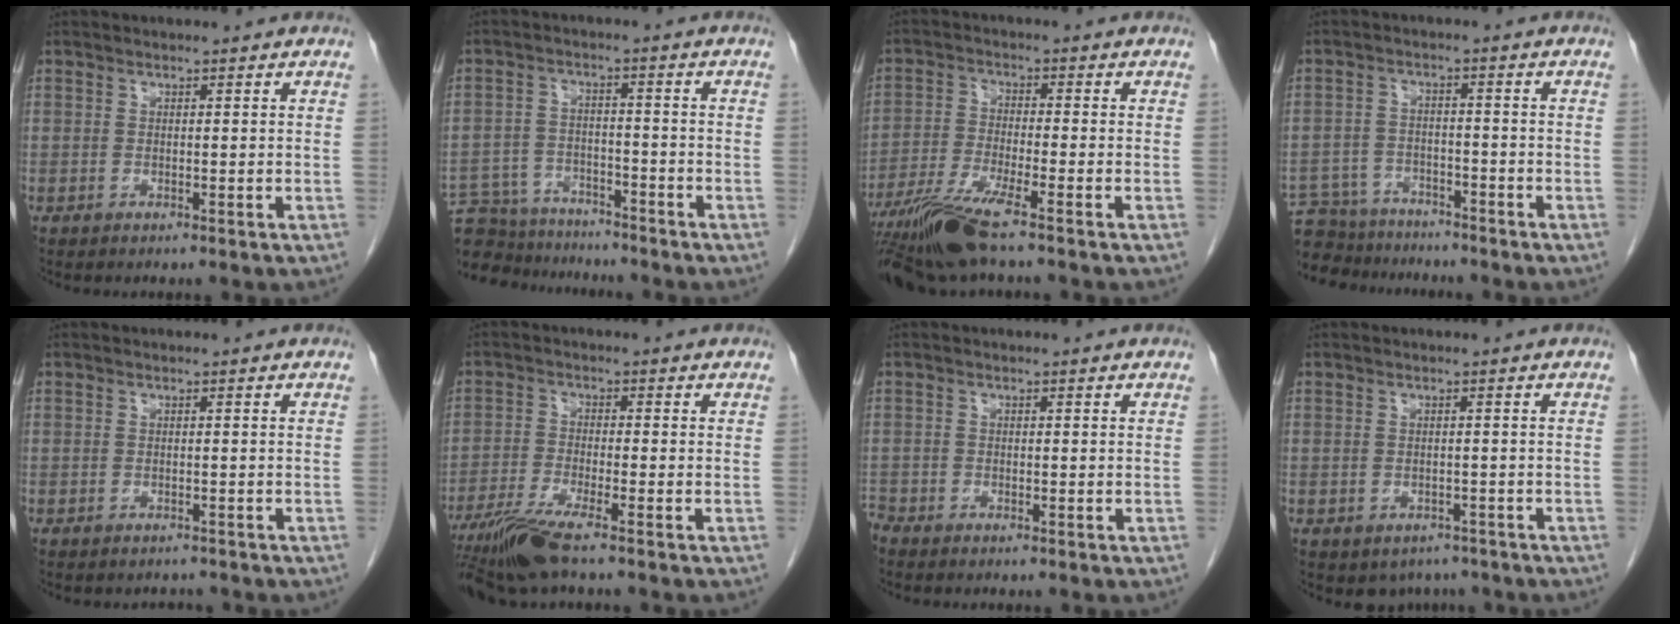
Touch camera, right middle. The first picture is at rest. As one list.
[{"total": 13.3, "force": [-12.2, 4.2, 2.8], "torque": [-0.060, 0.011, -0.183]}, {"total": 8.9, "force": [-6.8, -0.6, 5.7], "torque": [-0.113, -0.028, -0.128]}, {"total": 10.9, "force": [-9.9, 4.0, 1.8], "torque": [-0.040, 0.009, -0.151]}, {"total": 1.4, "force": [-1.3, 0.5, -0.1], "torque": [-0.002, -0.002, -0.019]}, {"total": 7.1, "force": [-5.4, -0.4, 4.5], "torque": [-0.089, -0.024, -0.104]}, {"total": 1.5, "force": [-1.5, 0.2, 0.0], "torque": [-0.004, -0.004, -0.027]}, {"total": 3.7, "force": [-2.7, 2.4, 0.6], "torque": [-0.001, 0.005, -0.033]}]